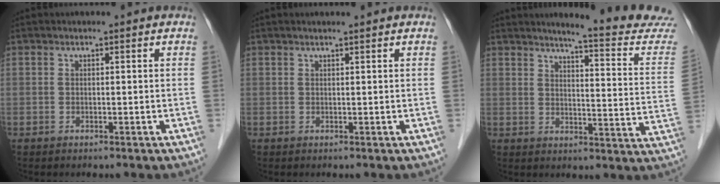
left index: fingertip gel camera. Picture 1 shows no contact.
{"total": 1.9, "force": [1.6, -0.1, 1.0], "torque": [-0.010, 0.017, 0.026]}
{"total": 15.7, "force": [14.8, -0.9, 5.0], "torque": [-0.061, -0.095, 0.161]}